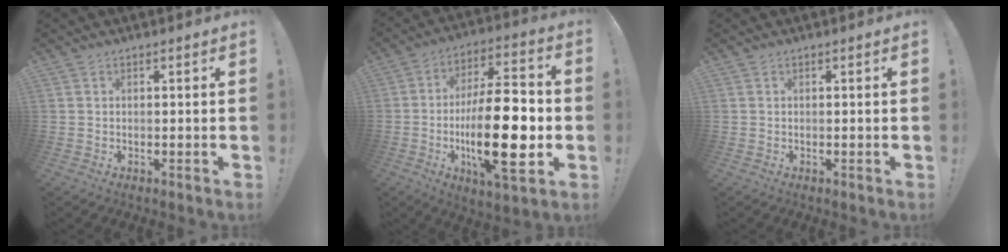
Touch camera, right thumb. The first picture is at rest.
{"total": 25.3, "force": [-4.4, 9.1, 23.2], "torque": [-0.404, 0.010, -0.070]}
{"total": 0.0}